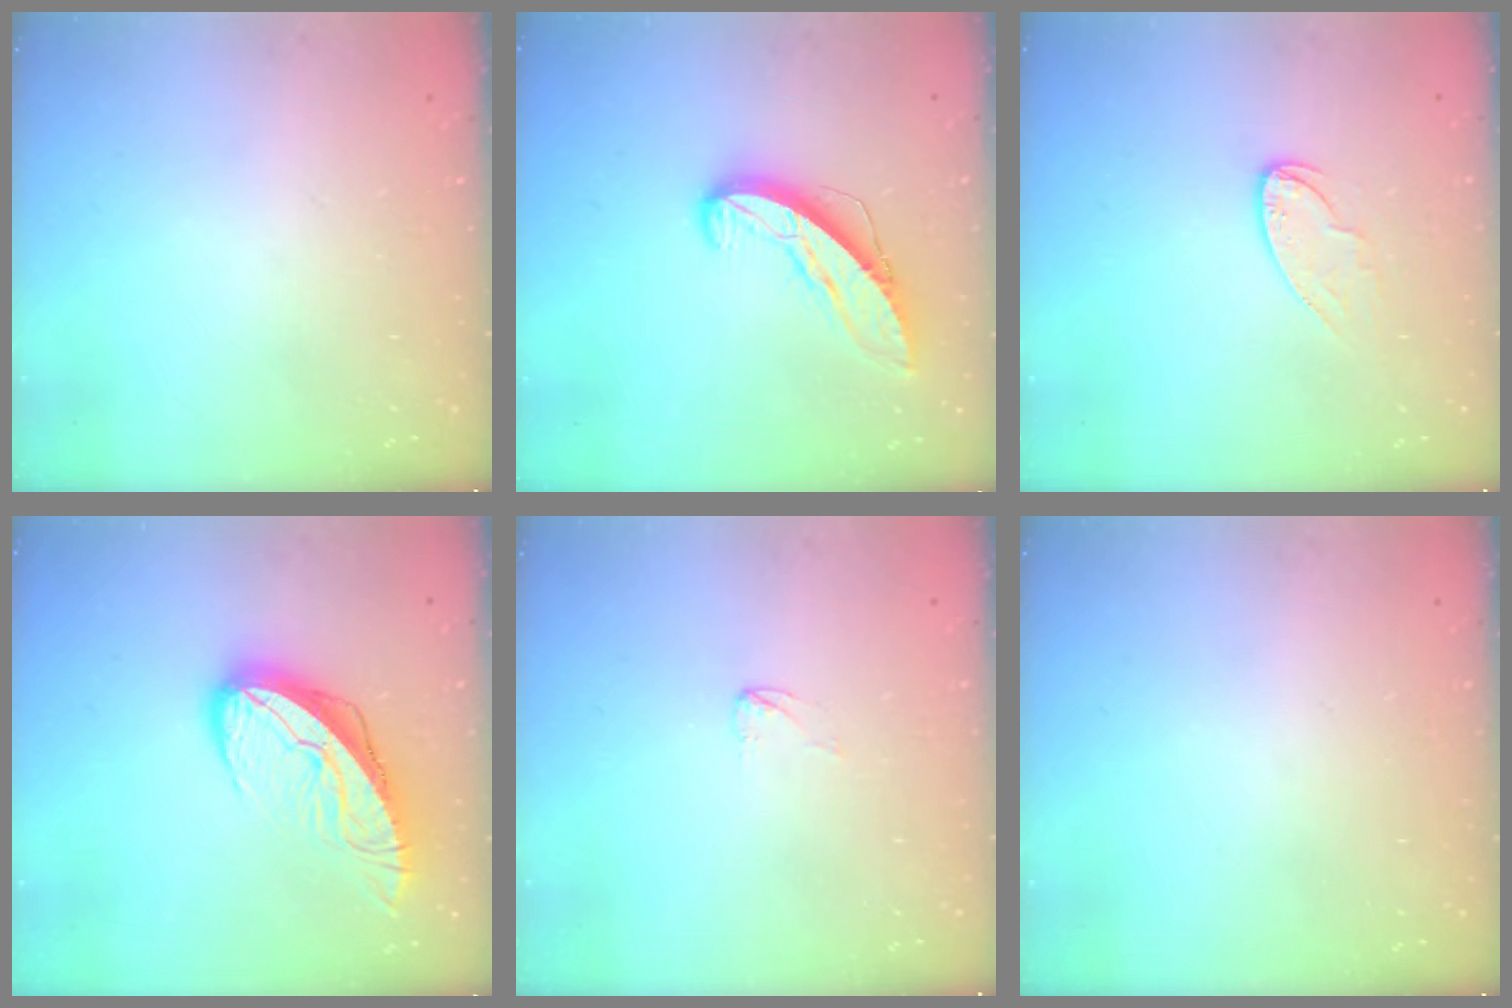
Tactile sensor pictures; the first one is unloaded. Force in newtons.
{"total": 9.5, "press": 9.5, "slide": 0.7}
{"total": 7.0, "press": 7.0, "slide": 0.1}
{"total": 11.1, "press": 11.0, "slide": 1.3}
{"total": 2.6, "press": 2.6, "slide": 0.2}
{"total": 0.0}